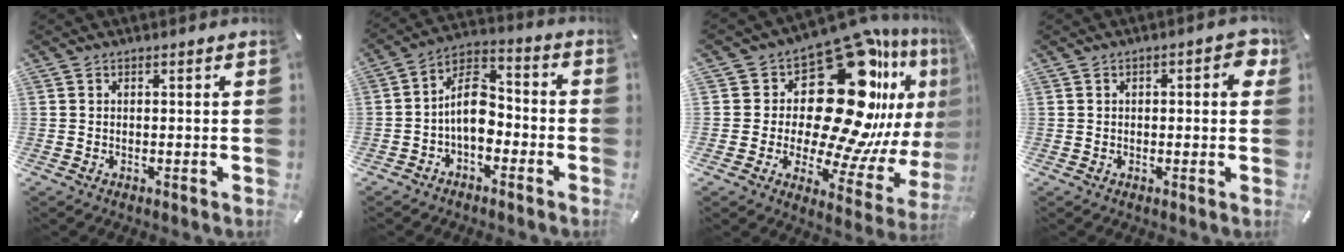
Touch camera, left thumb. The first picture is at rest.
{"total": 10.8, "force": [-2.8, 6.9, 7.9], "torque": [-0.156, 0.019, -0.047]}
{"total": 28.5, "force": [12.3, 15.6, 20.5], "torque": [-0.287, -0.134, 0.226]}
{"total": 4.7, "force": [0.6, 2.2, 4.1], "torque": [-0.044, 0.001, 0.002]}